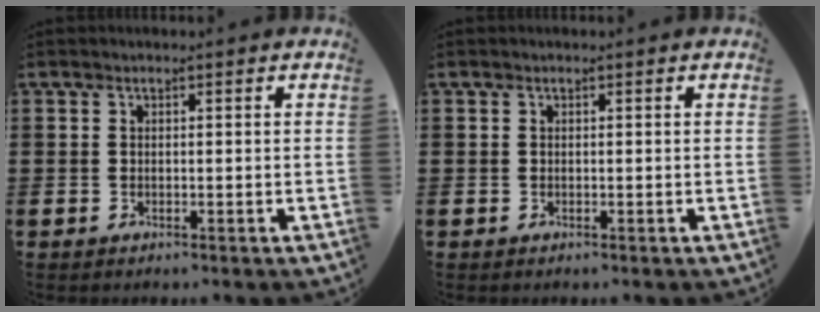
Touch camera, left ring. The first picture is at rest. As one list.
[{"total": 0.0}]